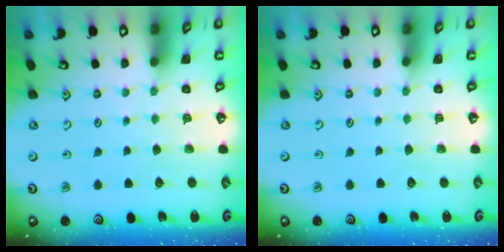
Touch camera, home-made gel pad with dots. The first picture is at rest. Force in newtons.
{"total": 0.0}